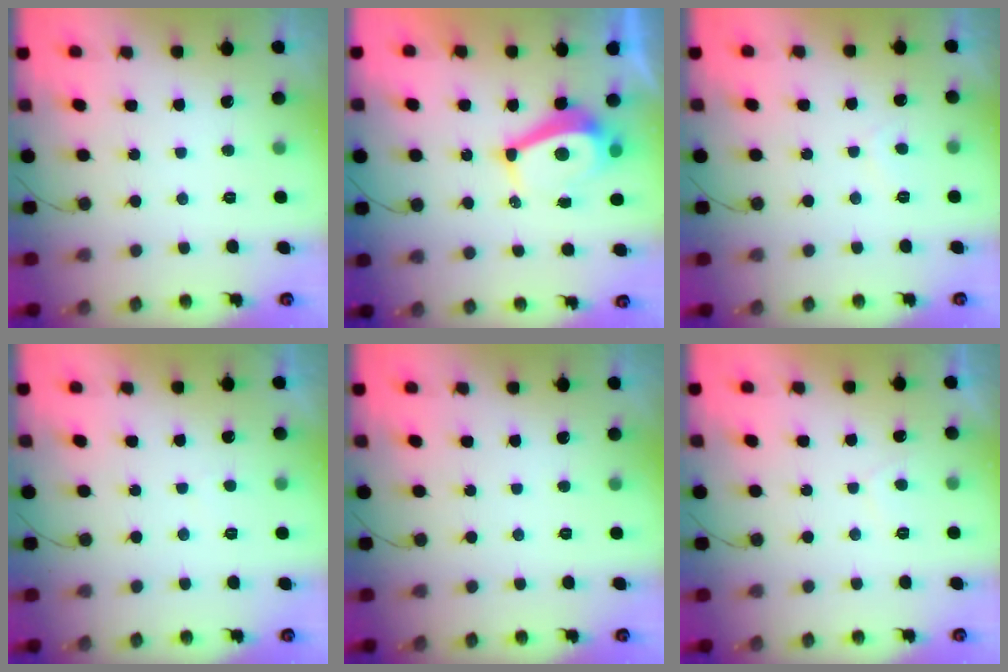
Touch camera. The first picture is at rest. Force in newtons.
{"total": 6.8, "press": 6.7, "slide": 0.8}
{"total": 1.1, "press": 0.9, "slide": 0.6}
{"total": 1.3, "press": 1.2, "slide": 0.5}
{"total": 0.0}
{"total": 1.1, "press": 0.9, "slide": 0.6}